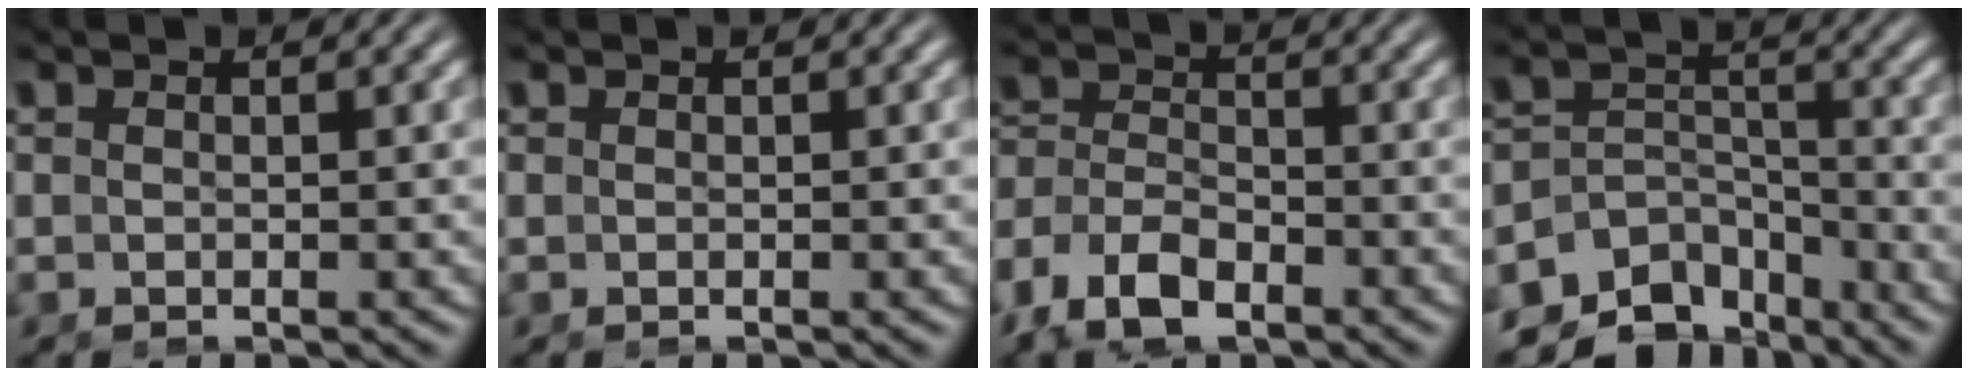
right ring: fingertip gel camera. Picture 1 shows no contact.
{"total": 0.0}
{"total": 7.4, "force": [-3.6, 5.5, 3.4], "torque": [-0.093, -0.037, -0.050]}
{"total": 10.8, "force": [-7.3, 6.9, 4.1], "torque": [-0.082, -0.043, -0.107]}